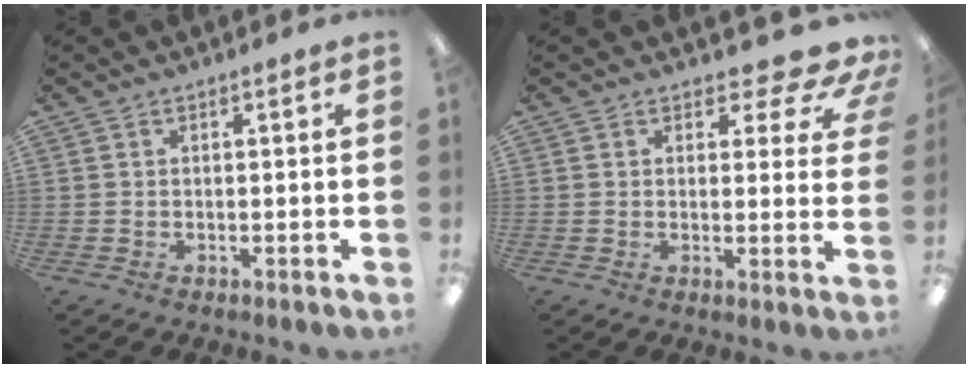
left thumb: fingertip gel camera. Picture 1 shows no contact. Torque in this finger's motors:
{"motor_torque": [-0.19, 0.28, -0.32, -0.02, 0.02]}